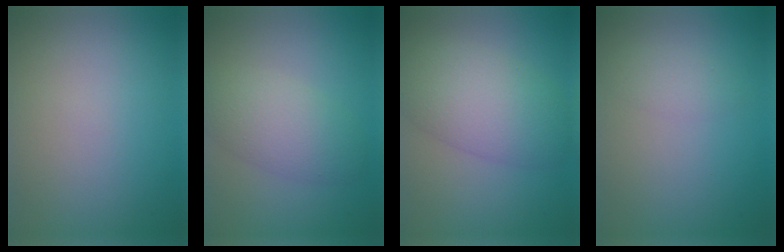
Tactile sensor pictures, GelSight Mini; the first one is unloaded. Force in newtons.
{"total": 4.3, "press": 4.3, "slide": 0.1}
{"total": 6.4, "press": 6.4, "slide": 0.3}
{"total": 1.3, "press": 1.3, "slide": 0.0}